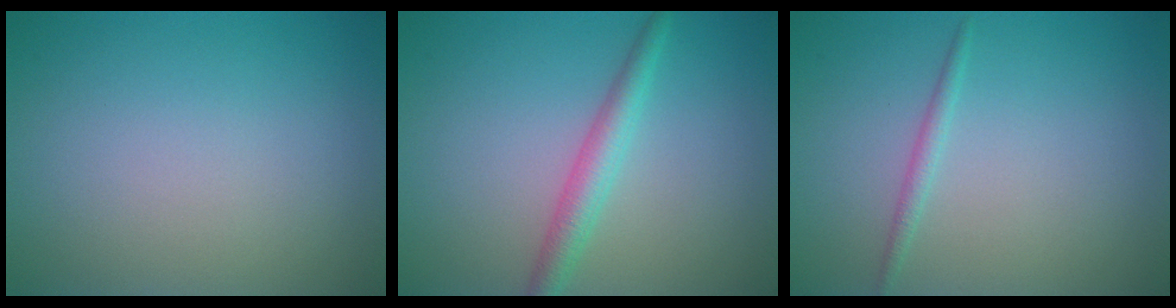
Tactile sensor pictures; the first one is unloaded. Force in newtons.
{"total": 2.7, "press": 2.7, "slide": 0.1}
{"total": 1.1, "press": 1.1, "slide": 0.0}